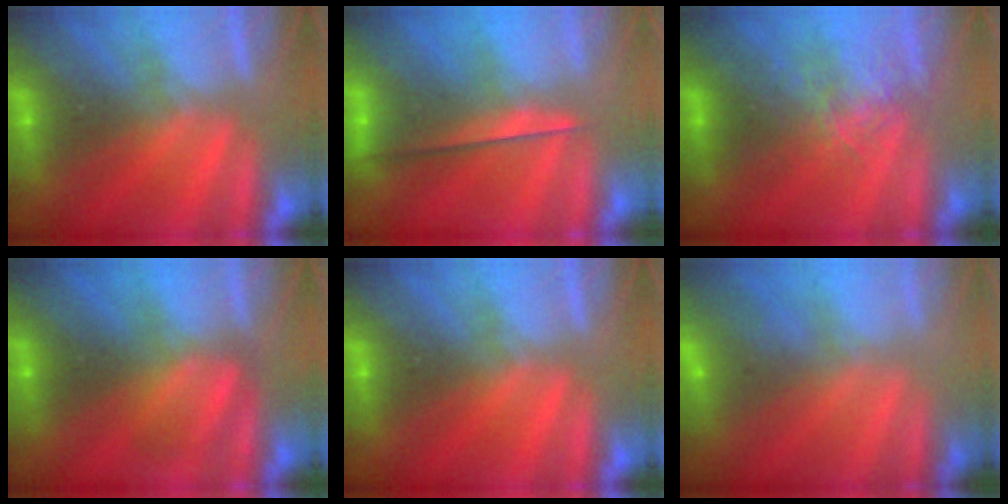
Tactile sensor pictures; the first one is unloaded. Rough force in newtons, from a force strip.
{"total": 2.5}
{"total": 2.6}
{"total": 2.4}
{"total": 0.0}
{"total": 2.8}